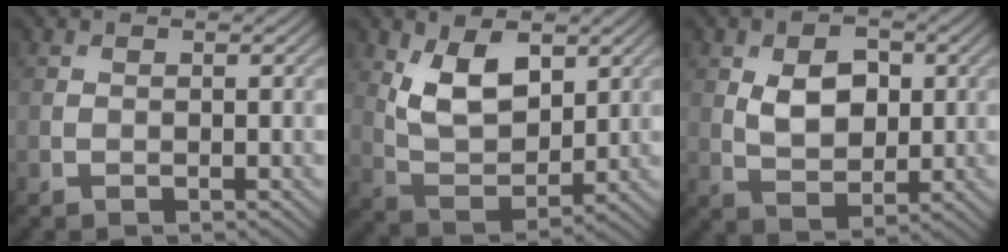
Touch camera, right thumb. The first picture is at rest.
{"total": 8.7, "force": [3.4, 4.8, 6.4], "torque": [-0.129, -0.012, 0.067]}
{"total": 5.7, "force": [1.0, 3.7, 4.2], "torque": [-0.079, -0.002, 0.016]}